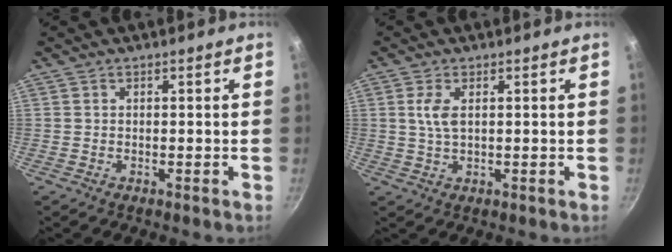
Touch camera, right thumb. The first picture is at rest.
{"total": 3.6, "force": [0.9, 1.5, 3.1], "torque": [-0.065, -0.002, 0.020]}